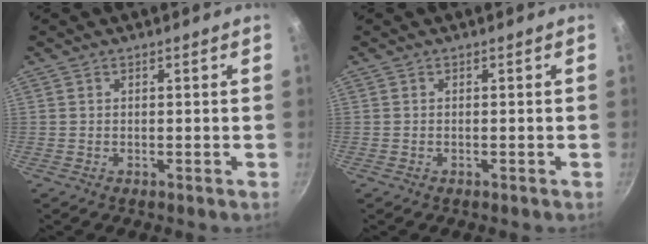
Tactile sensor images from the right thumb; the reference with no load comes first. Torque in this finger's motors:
{"motor_torque": [0.25, 0.04, -0.04, 0.01, 0.00]}